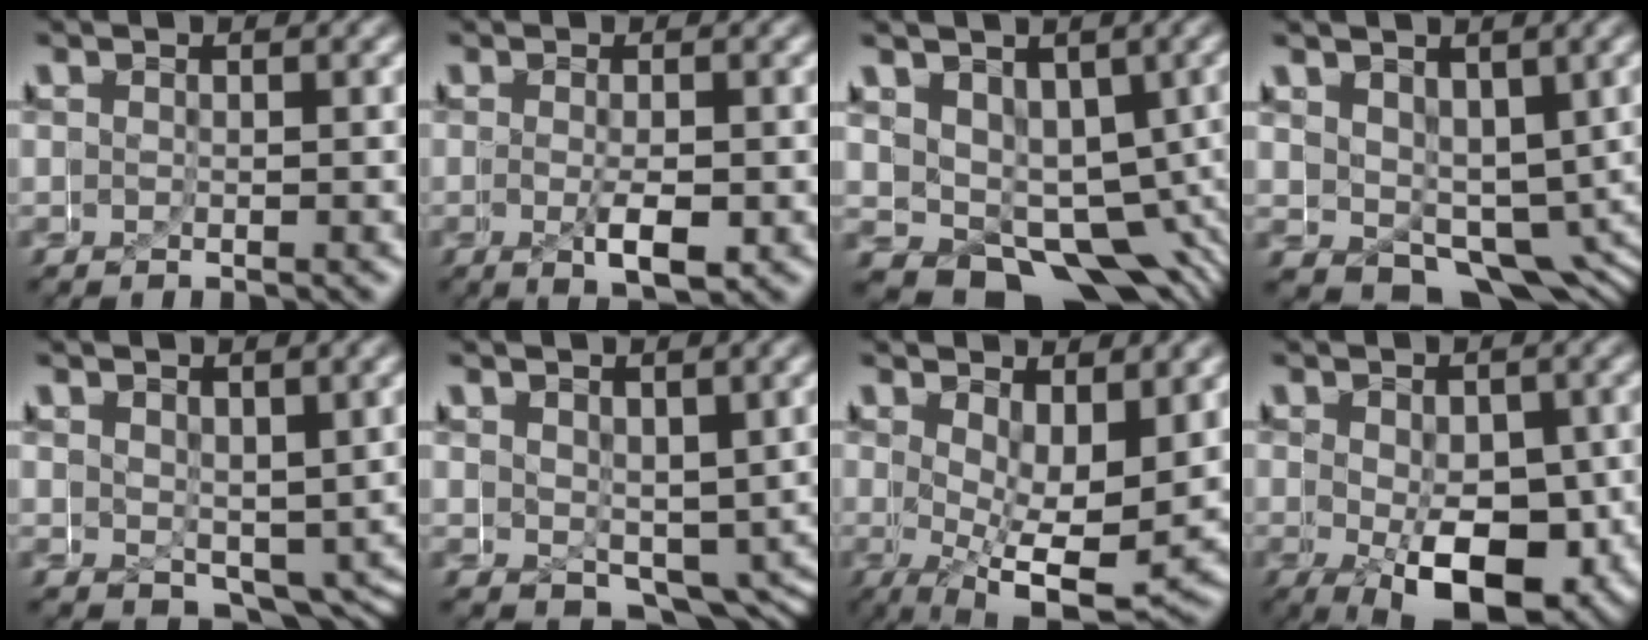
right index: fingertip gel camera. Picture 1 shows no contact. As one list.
[{"total": 2.6, "force": [-0.7, 0.7, 2.4], "torque": [-0.031, -0.013, -0.006]}, {"total": 10.3, "force": [-4.4, 7.5, 5.4], "torque": [-0.109, -0.036, -0.069]}, {"total": 8.1, "force": [-4.3, 5.6, 4.0], "torque": [-0.079, -0.039, -0.063]}, {"total": 2.7, "force": [-1.5, 1.7, 1.5], "torque": [-0.031, -0.027, -0.010]}, {"total": 3.1, "force": [-1.6, 2.1, 1.6], "torque": [-0.033, -0.025, -0.014]}, {"total": 7.0, "force": [-2.3, 3.4, 5.7], "torque": [-0.083, -0.036, -0.025]}, {"total": 6.5, "force": [-2.6, 2.7, 5.2], "torque": [-0.072, -0.031, -0.026]}]